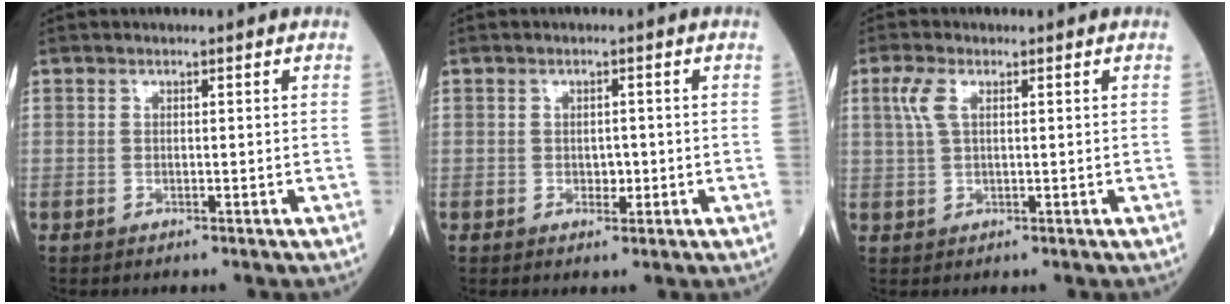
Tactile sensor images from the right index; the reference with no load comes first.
{"total": 1.8, "force": [-0.3, 1.2, 1.3], "torque": [-0.018, 0.002, 0.001]}
{"total": 3.2, "force": [1.2, 1.3, 2.7], "torque": [-0.075, 0.015, 0.029]}